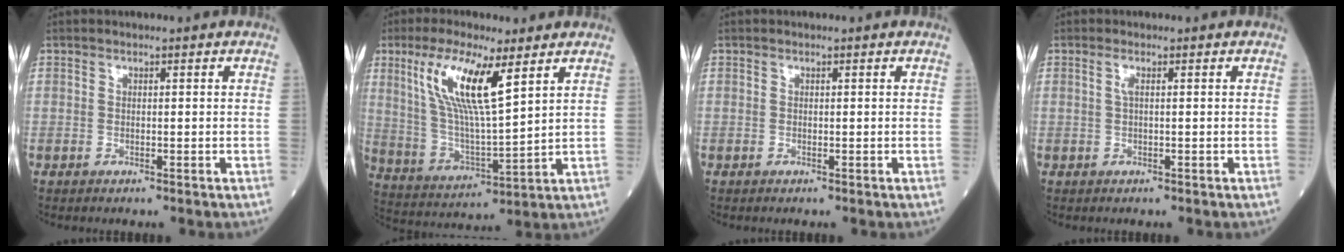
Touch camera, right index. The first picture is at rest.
{"total": 13.0, "force": [6.2, 2.0, 11.3], "torque": [-0.238, 0.000, 0.124]}
{"total": 0.0}
{"total": 1.0, "force": [0.3, 0.0, 0.9], "torque": [-0.026, 0.001, 0.005]}